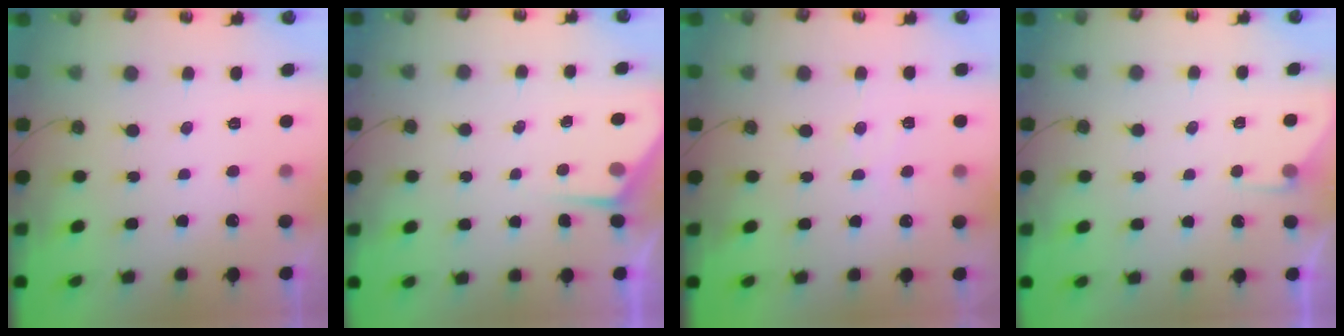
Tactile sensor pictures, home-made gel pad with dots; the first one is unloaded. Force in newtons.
{"total": 2.9, "press": 2.8, "slide": 0.5}
{"total": 5.5, "press": 5.5, "slide": 0.3}
{"total": 1.9, "press": 1.9, "slide": 0.3}